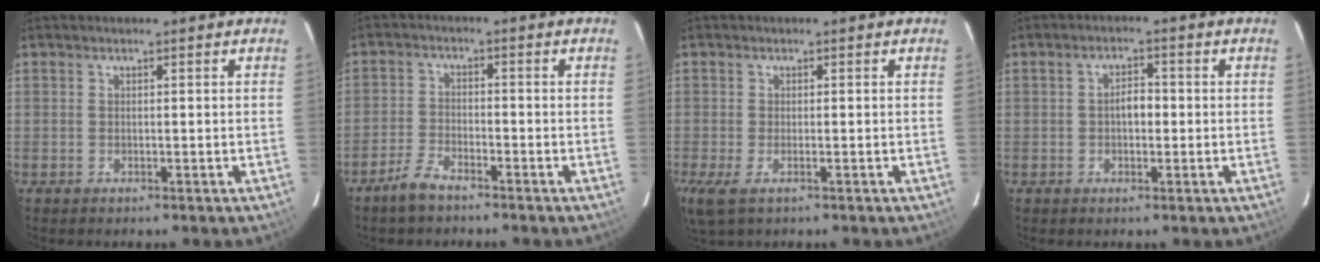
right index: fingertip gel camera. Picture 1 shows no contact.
{"total": 4.6, "force": [-4.0, 1.2, 1.8], "torque": [-0.058, 0.001, -0.080]}
{"total": 5.0, "force": [-2.9, 1.2, 3.9], "torque": [-0.085, -0.023, -0.047]}
{"total": 2.4, "force": [-0.3, 1.6, 1.8], "torque": [-0.031, 0.010, -0.006]}